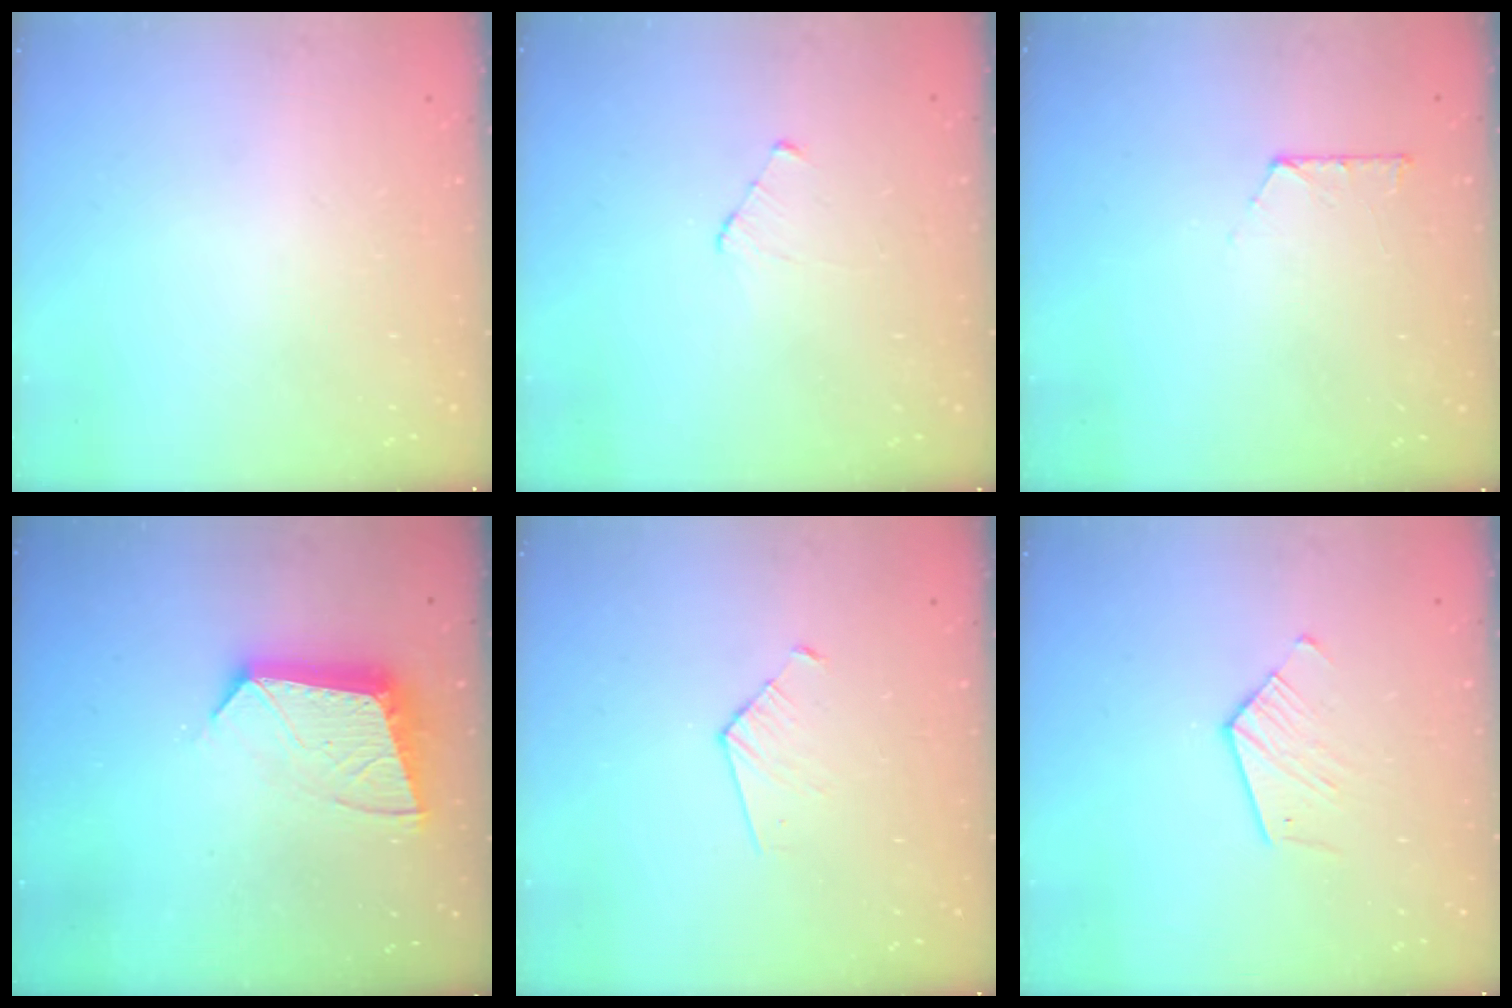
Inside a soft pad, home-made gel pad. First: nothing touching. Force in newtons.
{"total": 4.0, "press": 4.0, "slide": 0.4}
{"total": 4.4, "press": 4.4, "slide": 0.5}
{"total": 12.1, "press": 12.1, "slide": 1.0}
{"total": 4.3, "press": 4.3, "slide": 0.3}
{"total": 6.6, "press": 6.6, "slide": 0.2}